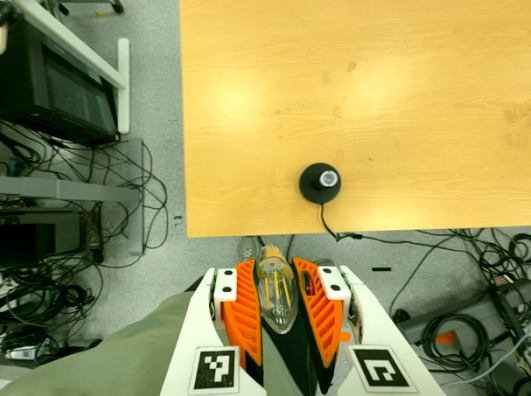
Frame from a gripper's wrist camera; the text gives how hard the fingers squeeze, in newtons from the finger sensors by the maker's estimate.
{"total": 18.7, "left": 19.1, "right": 18.2}